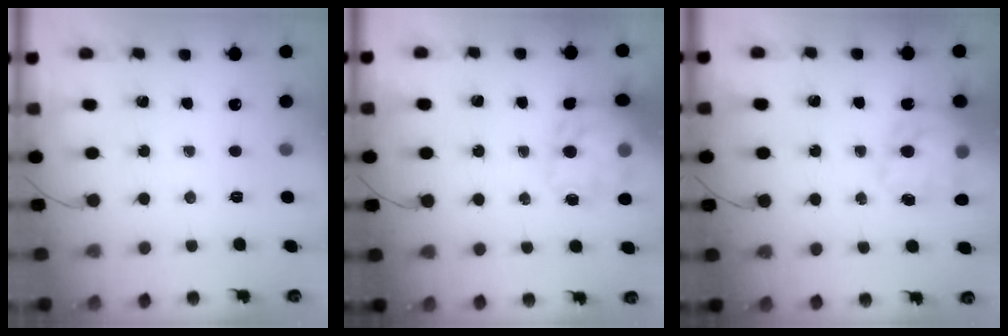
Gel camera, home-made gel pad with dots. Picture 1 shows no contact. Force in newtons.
{"total": 15.6, "press": 15.4, "slide": 2.7}
{"total": 17.8, "press": 17.4, "slide": 4.0}